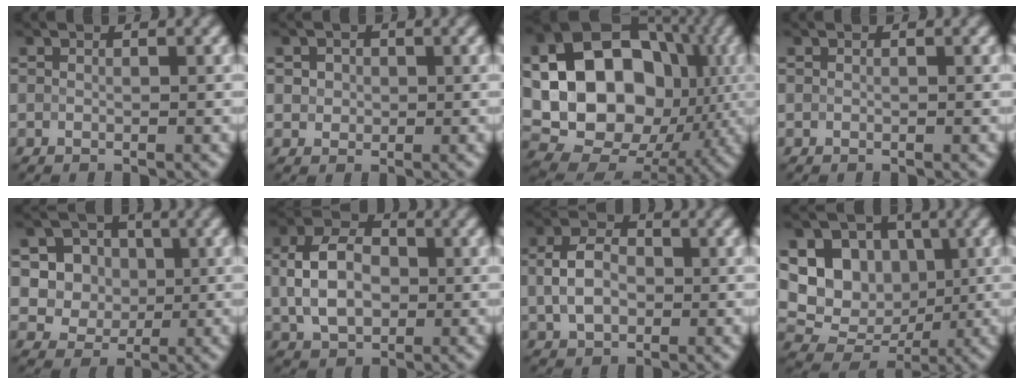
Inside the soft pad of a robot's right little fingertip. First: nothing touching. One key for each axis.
{"total": 2.2, "fx": 0.8, "fy": 1.8, "fz": 1.0, "tx": -0.015, "ty": 0.010, "tz": 0.008}
{"total": 20.2, "fx": 1.1, "fy": 16.5, "fz": 11.6, "tx": -0.208, "ty": 0.013, "tz": 0.008}
{"total": 0.0}
{"total": 5.3, "fx": 1.1, "fy": 4.7, "fz": 2.1, "tx": -0.037, "ty": 0.009, "tz": 0.017}
{"total": 6.0, "fx": 0.3, "fy": 4.2, "fz": 4.2, "tx": -0.087, "ty": 0.010, "tz": 0.001}
{"total": 4.2, "fx": 0.1, "fy": 3.0, "fz": 3.0, "tx": -0.067, "ty": 0.005, "tz": -0.004}
{"total": 9.7, "fx": 2.2, "fy": 8.0, "fz": 4.9, "tx": -0.087, "ty": 0.026, "tz": 0.018}